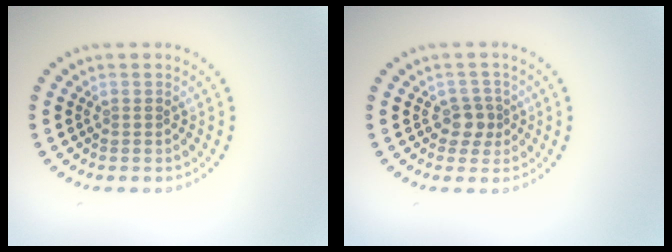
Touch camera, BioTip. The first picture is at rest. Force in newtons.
{"total": 1.8, "press": 1.5, "slide": 1.0}